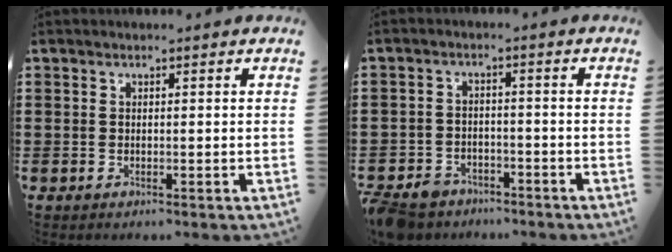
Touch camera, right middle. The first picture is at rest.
{"total": 4.2, "force": [-3.9, 1.3, 0.6], "torque": [-0.030, -0.001, -0.084]}